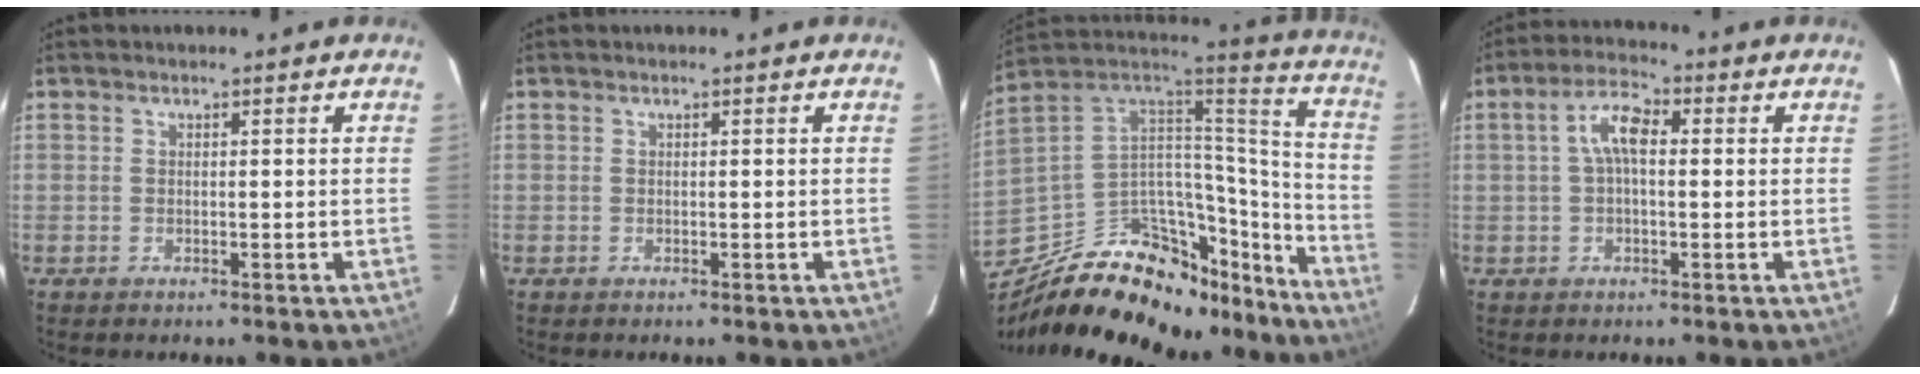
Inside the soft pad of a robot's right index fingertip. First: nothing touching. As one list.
[{"total": 0.0}, {"total": 29.9, "force": [-21.0, 14.8, 15.3], "torque": [-0.250, 0.056, -0.295]}, {"total": 5.6, "force": [0.6, 2.4, 5.0], "torque": [-0.100, 0.018, 0.009]}]